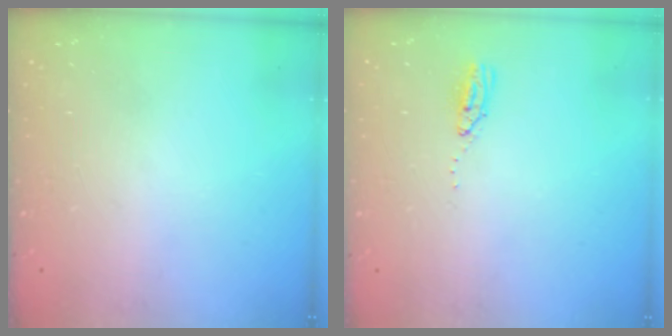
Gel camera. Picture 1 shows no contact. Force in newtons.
{"total": 3.5, "press": 3.5, "slide": 0.3}